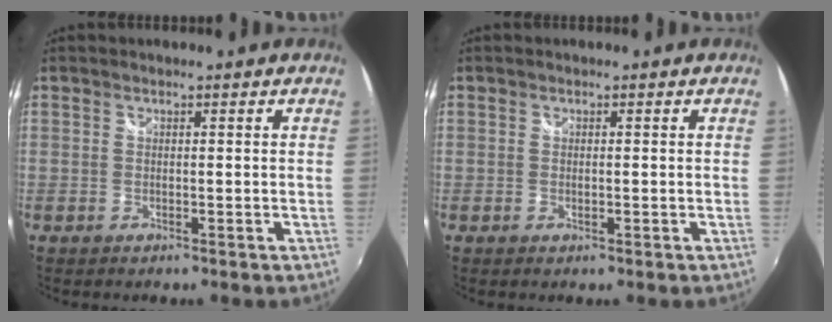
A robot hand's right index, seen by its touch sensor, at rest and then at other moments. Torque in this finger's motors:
{"motor_torque": [-0.22, 0.13, -0.08, -0.01]}